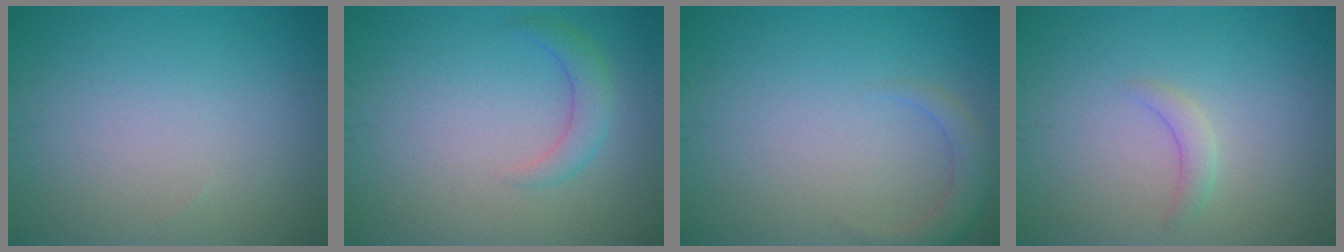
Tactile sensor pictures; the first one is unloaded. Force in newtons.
{"total": 2.0, "press": 2.0, "slide": 0.1}
{"total": 2.1, "press": 2.1, "slide": 0.3}
{"total": 1.3, "press": 1.3, "slide": 0.2}